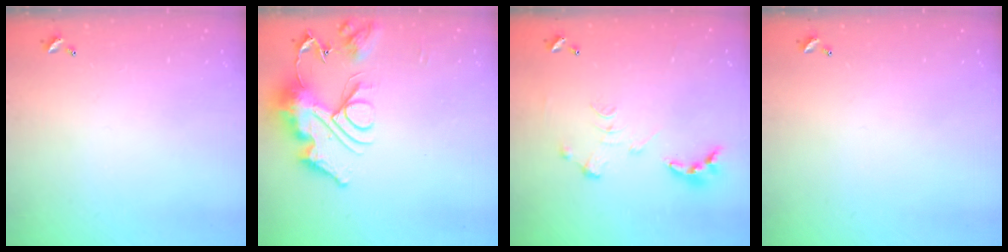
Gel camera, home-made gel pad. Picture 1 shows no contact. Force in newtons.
{"total": 17.1, "press": 17.1, "slide": 1.7}
{"total": 0.0}
{"total": 0.0}